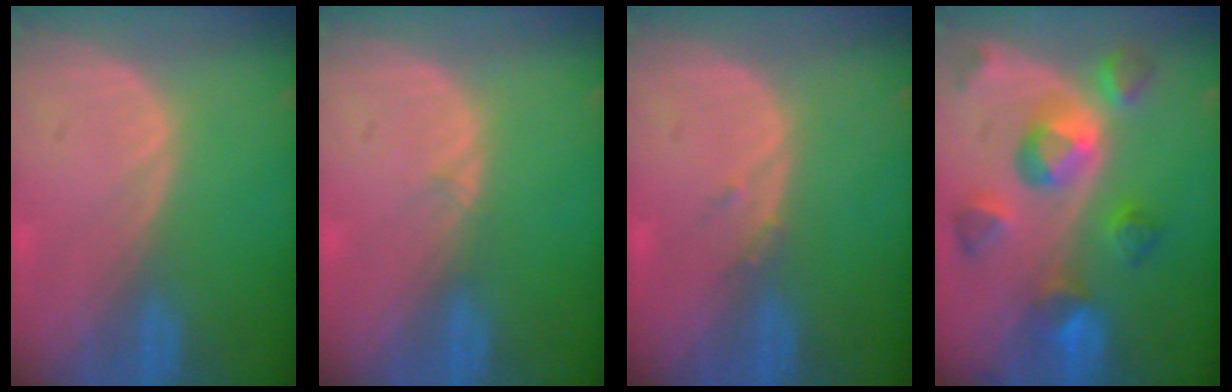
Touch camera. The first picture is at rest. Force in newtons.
{"total": 0.6, "press": 0.6, "slide": 0.1}
{"total": 1.2, "press": 1.0, "slide": 0.6}
{"total": 9.5, "press": 8.6, "slide": 3.9}